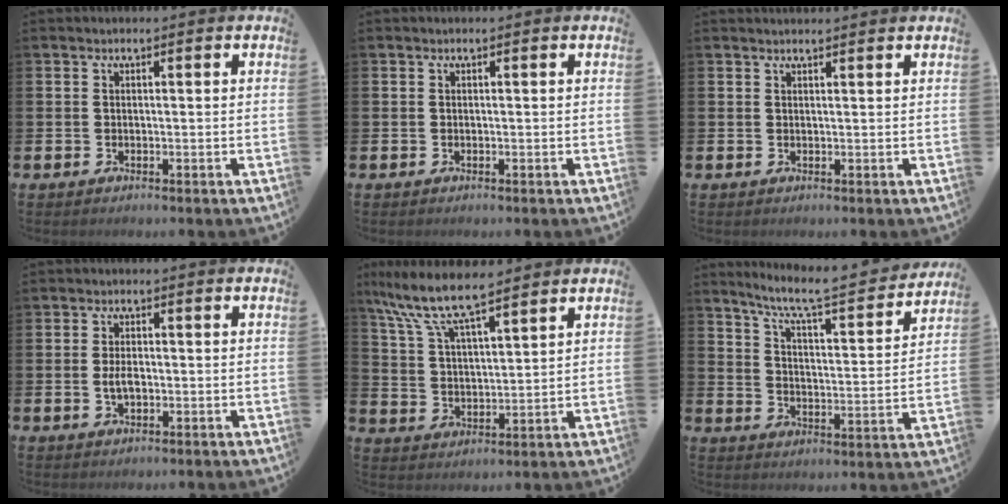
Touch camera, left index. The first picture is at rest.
{"total": 0.0}
{"total": 1.0, "force": [1.0, 0.0, 0.1], "torque": [0.006, -0.005, 0.018]}
{"total": 2.6, "force": [-0.3, 1.3, 2.2], "torque": [-0.040, 0.002, -0.007]}
{"total": 9.0, "force": [7.9, 1.8, 4.0], "torque": [-0.113, -0.032, 0.142]}
{"total": 7.9, "force": [7.1, 0.7, 3.3], "torque": [-0.089, -0.050, 0.117]}